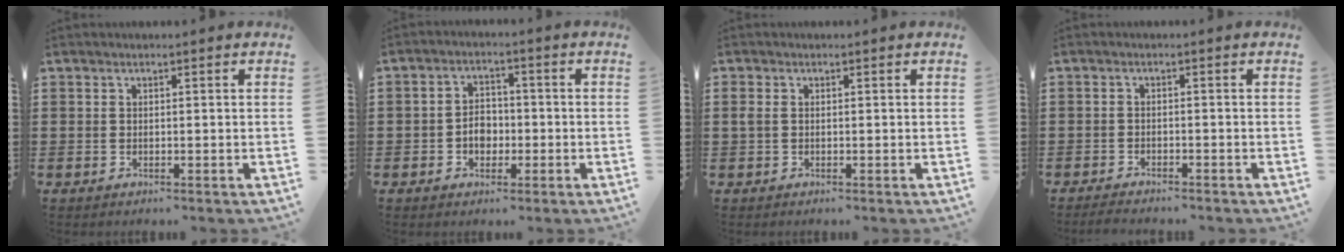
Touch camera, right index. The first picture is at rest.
{"total": 3.6, "force": [-1.0, 2.8, 2.0], "torque": [-0.036, 0.002, -0.022]}
{"total": 1.2, "force": [0.2, 0.9, 0.9], "torque": [-0.028, 0.003, -0.001]}
{"total": 1.6, "force": [-1.6, 0.2, 0.0], "torque": [-0.006, 0.002, -0.033]}